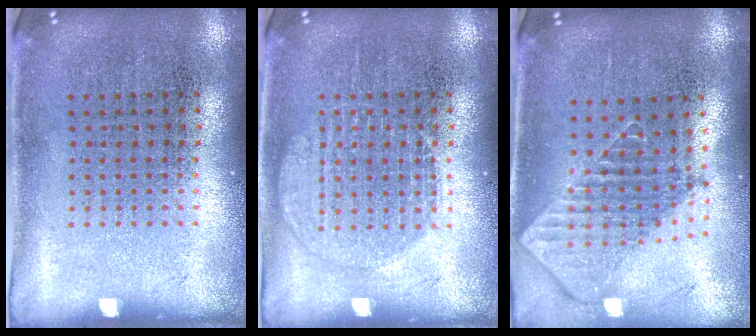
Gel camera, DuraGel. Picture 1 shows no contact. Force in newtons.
{"total": 1.9, "press": 1.9, "slide": 0.3}
{"total": 1.9, "press": 1.5, "slide": 1.3}